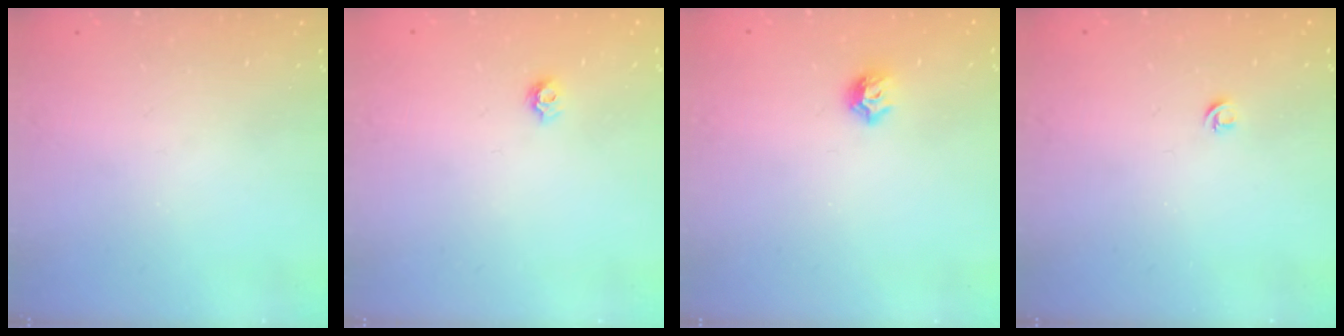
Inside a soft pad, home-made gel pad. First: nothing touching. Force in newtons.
{"total": 5.9, "press": 5.8, "slide": 0.7}
{"total": 6.3, "press": 6.2, "slide": 0.9}
{"total": 3.6, "press": 3.6, "slide": 0.5}